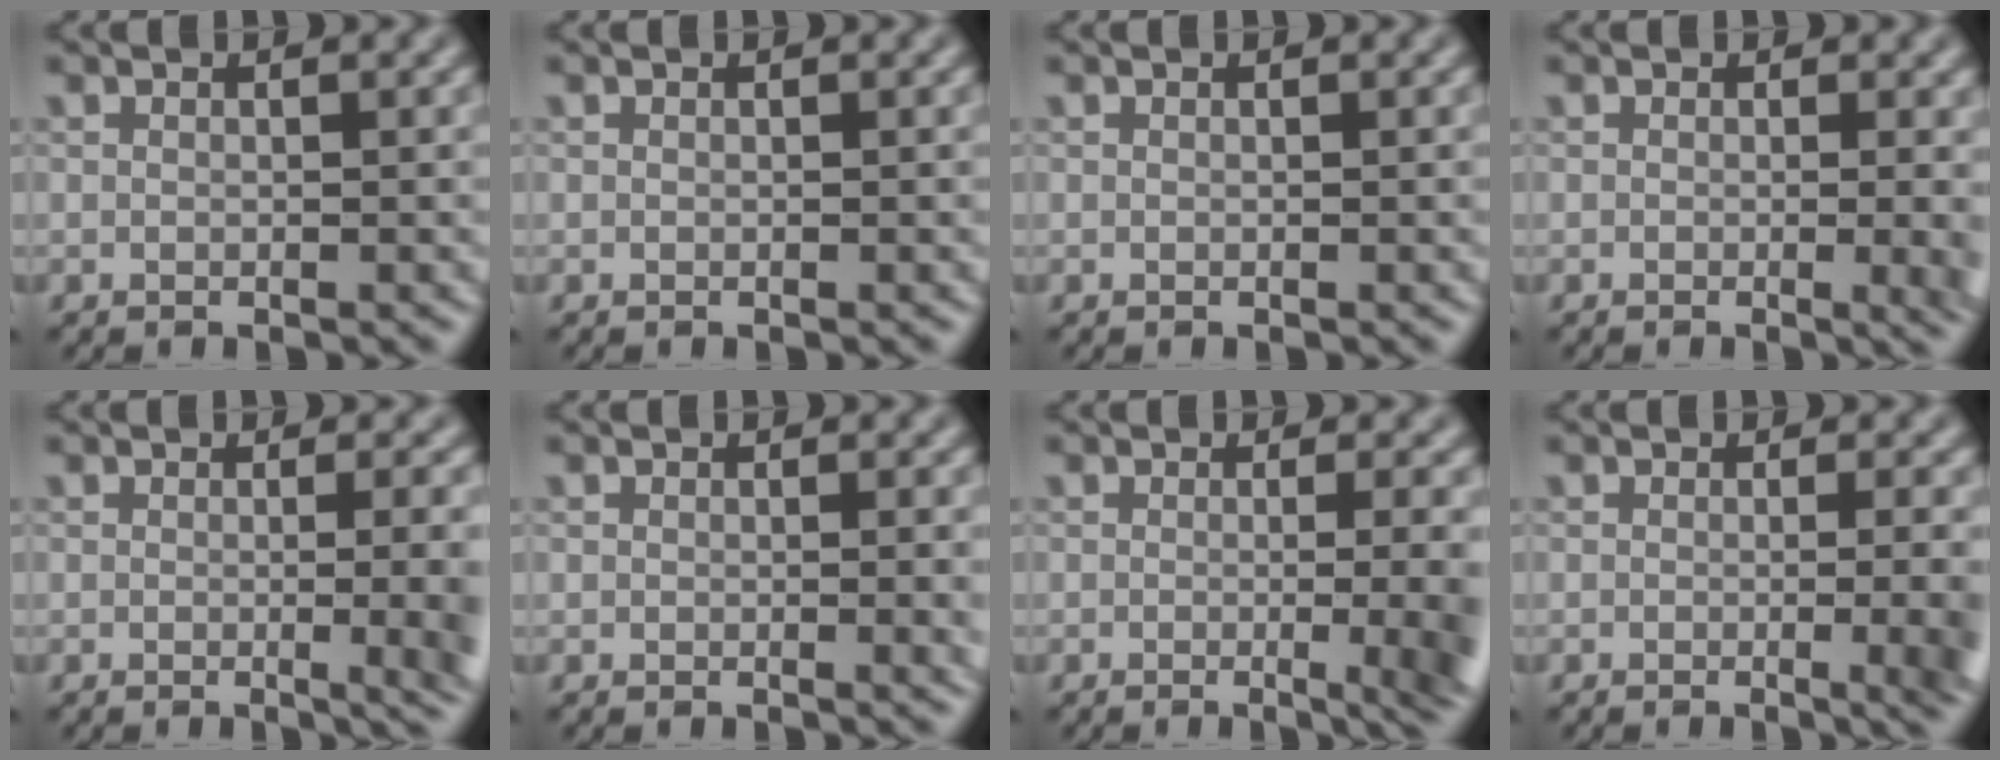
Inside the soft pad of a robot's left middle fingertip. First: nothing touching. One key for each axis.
{"total": 0.0}
{"total": 0.0}
{"total": 3.7, "fx": -0.1, "fy": 1.6, "fz": 3.3, "tx": -0.017, "ty": -0.002, "tz": -0.003}
{"total": 8.0, "fx": -0.4, "fy": 3.8, "fz": 7.0, "tx": -0.033, "ty": -0.005, "tz": -0.004}
{"total": 1.3, "fx": 0.1, "fy": 0.4, "fz": 1.3, "tx": -0.014, "ty": -0.006, "tz": 0.001}
{"total": 8.8, "fx": -0.7, "fy": 4.3, "fz": 7.6, "tx": -0.027, "ty": 0.006, "tz": -0.010}
{"total": 6.5, "fx": -0.6, "fy": 3.1, "fz": 5.7, "tx": -0.026, "ty": -0.002, "tz": -0.007}